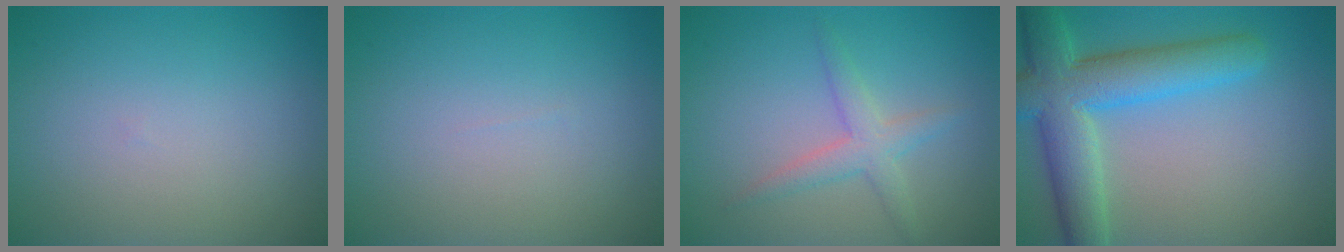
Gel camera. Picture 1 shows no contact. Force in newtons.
{"total": 0.0}
{"total": 2.5, "press": 2.5, "slide": 0.1}
{"total": 7.9, "press": 7.9, "slide": 0.4}